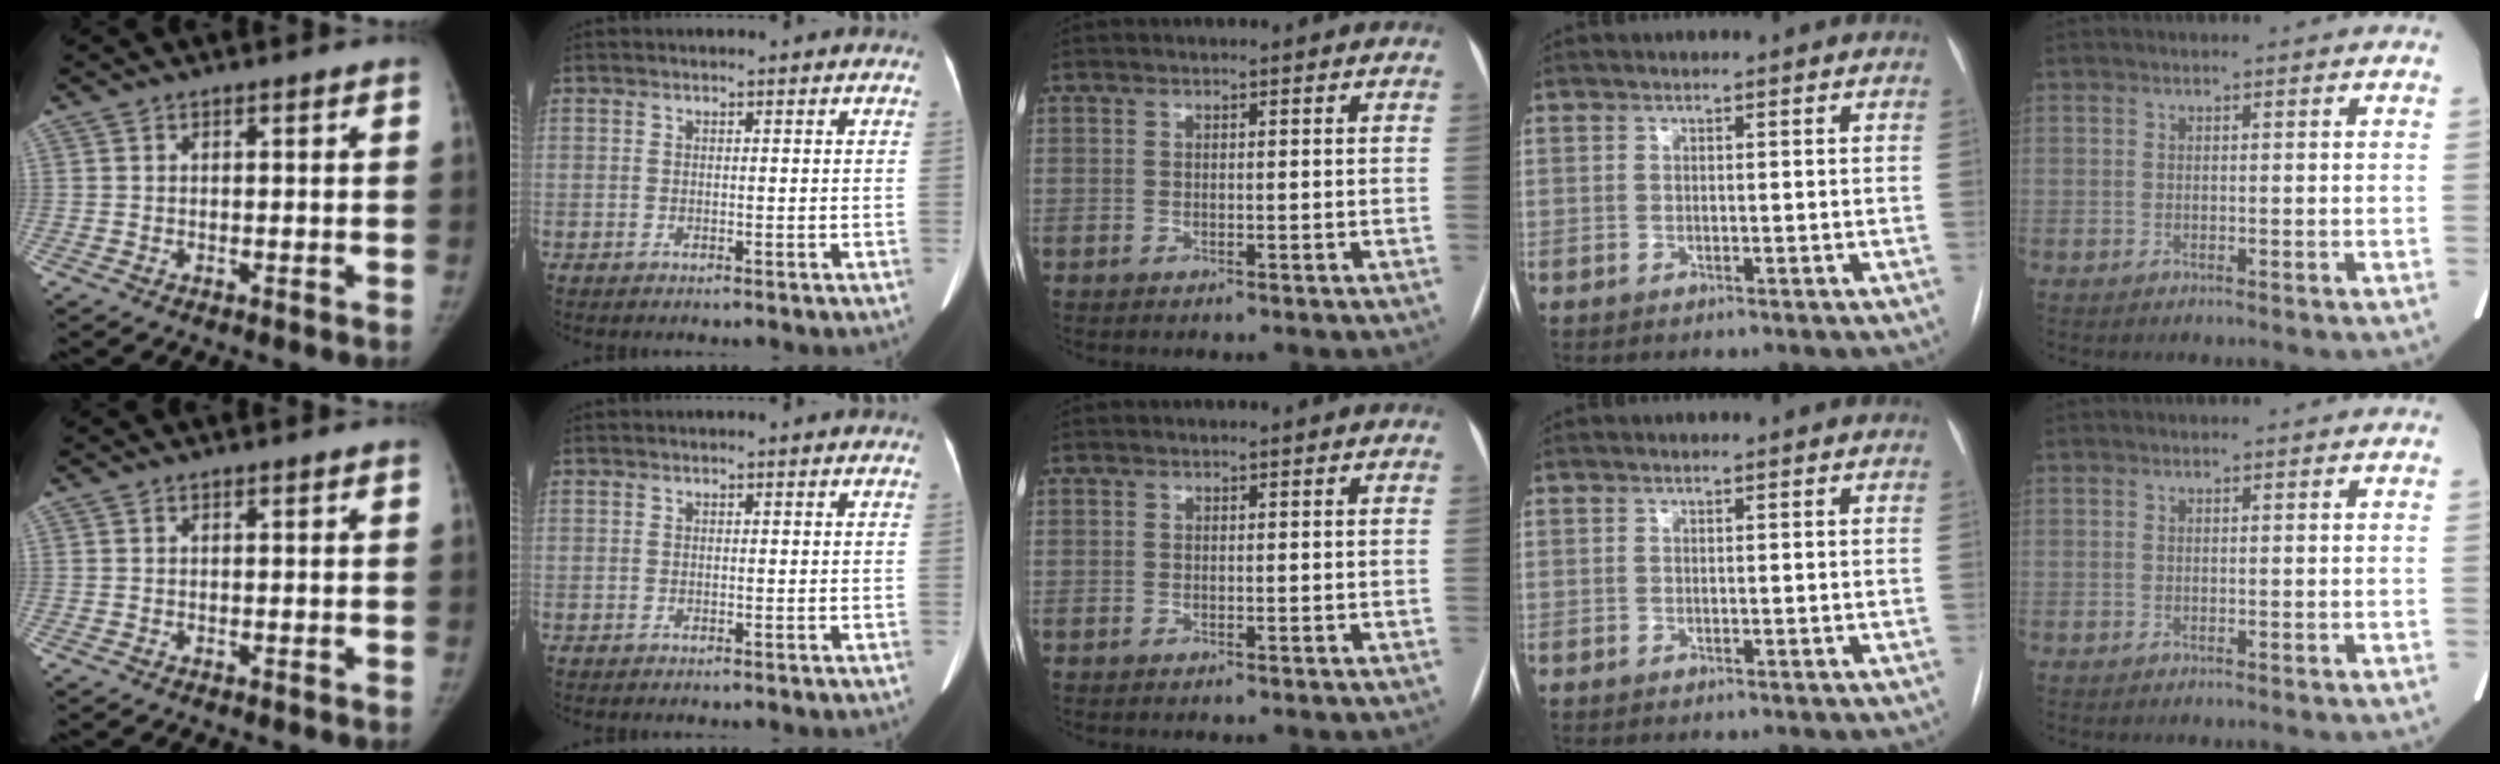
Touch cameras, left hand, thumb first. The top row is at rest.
{}